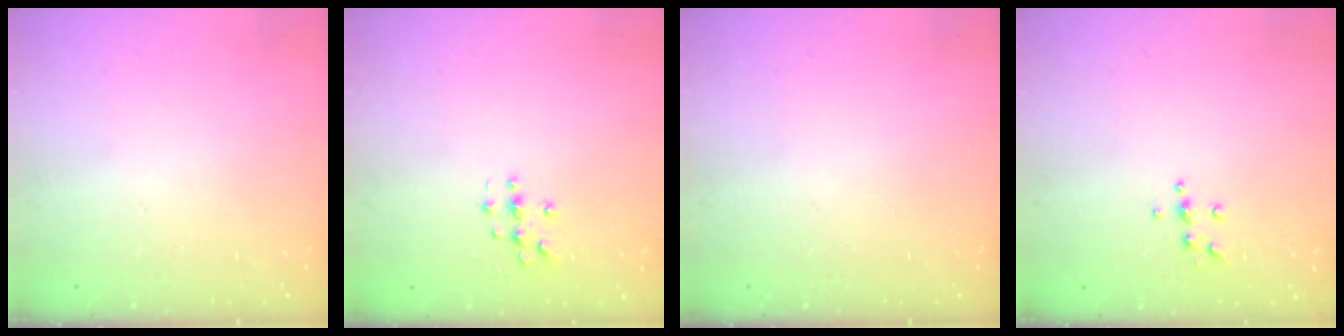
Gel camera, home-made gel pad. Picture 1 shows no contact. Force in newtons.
{"total": 2.8, "press": 2.8, "slide": 0.3}
{"total": 0.0}
{"total": 4.6, "press": 4.6, "slide": 0.5}